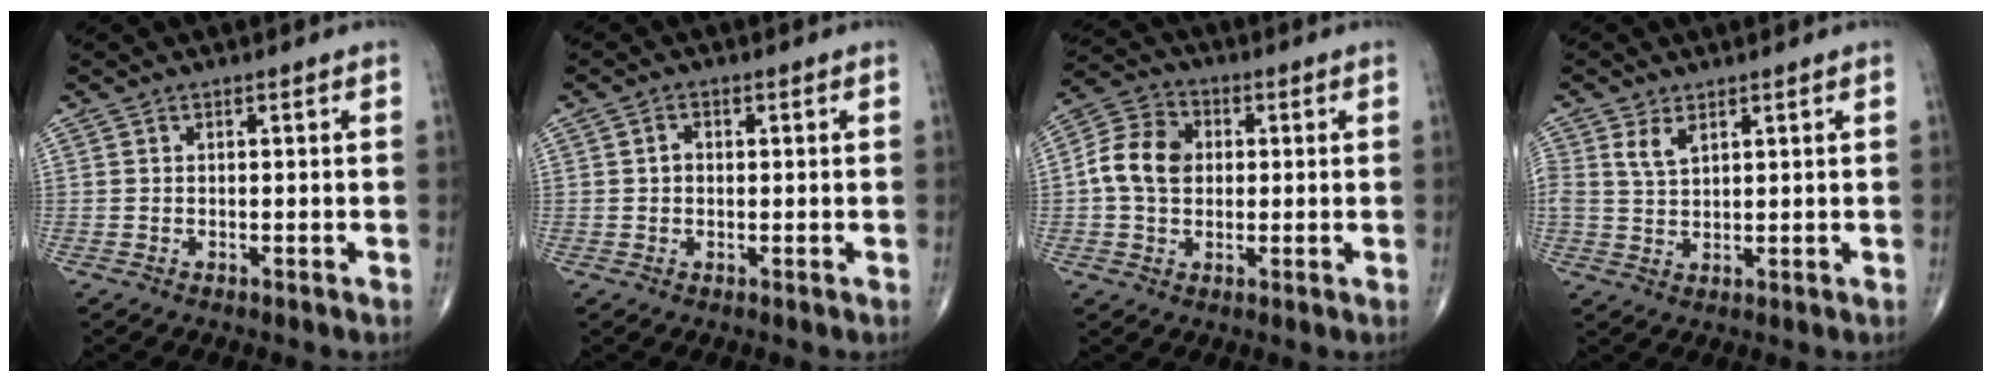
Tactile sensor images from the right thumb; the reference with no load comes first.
{"total": 1.9, "force": [0.2, 1.5, 1.1], "torque": [-0.014, 0.008, 0.003]}
{"total": 9.5, "force": [0.6, 7.4, 5.9], "torque": [-0.098, 0.020, 0.000]}
{"total": 3.5, "force": [1.9, 1.8, 2.3], "torque": [-0.039, -0.007, 0.041]}